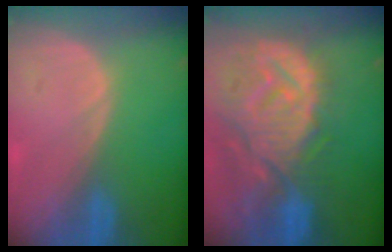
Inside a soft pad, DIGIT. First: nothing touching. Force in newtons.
{"total": 13.4, "press": 11.7, "slide": 6.6}